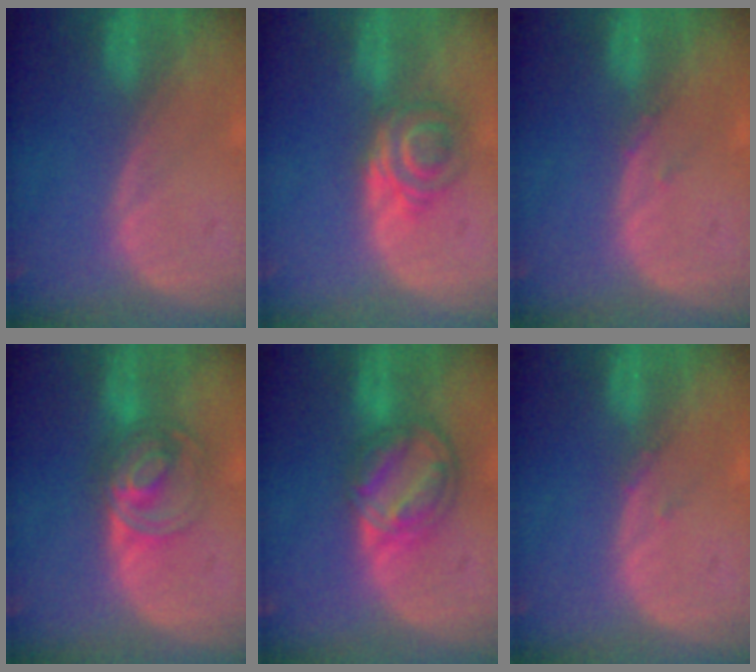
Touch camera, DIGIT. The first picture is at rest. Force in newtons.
{"total": 6.3, "press": 5.4, "slide": 3.2}
{"total": 0.7, "press": 0.7, "slide": 0.3}
{"total": 7.2, "press": 6.1, "slide": 3.9}
{"total": 8.2, "press": 7.0, "slide": 4.4}
{"total": 0.7, "press": 0.7, "slide": 0.3}